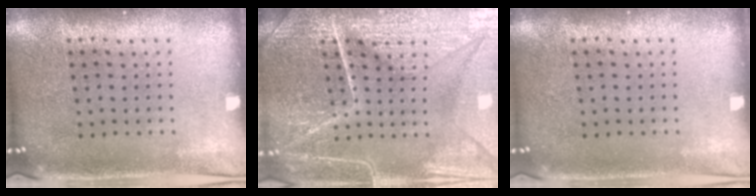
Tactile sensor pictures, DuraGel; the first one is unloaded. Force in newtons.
{"total": 7.2, "press": 7.1, "slide": 0.8}
{"total": 0.0}